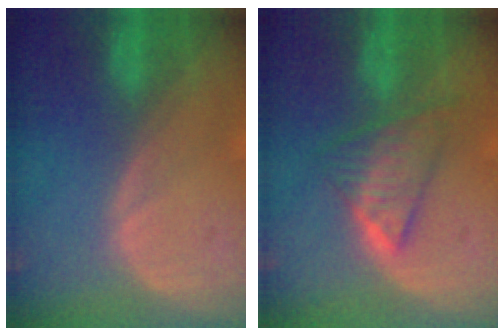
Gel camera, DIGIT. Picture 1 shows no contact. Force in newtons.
{"total": 6.0, "press": 5.9, "slide": 0.6}